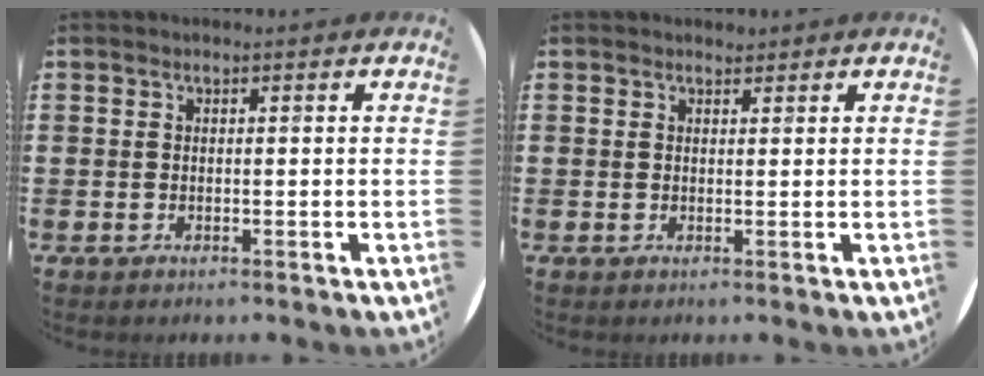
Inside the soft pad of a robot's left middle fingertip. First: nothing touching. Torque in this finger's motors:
{"motor_torque": [0.12, -0.06, 0.00, -0.01]}